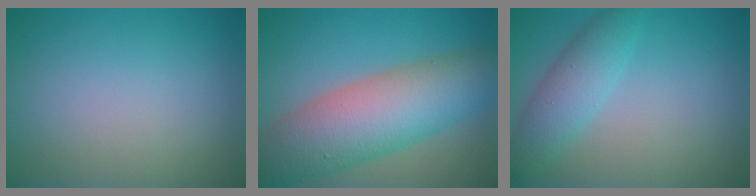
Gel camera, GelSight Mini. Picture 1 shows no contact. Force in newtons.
{"total": 10.0, "press": 10.0, "slide": 0.3}
{"total": 3.7, "press": 3.7, "slide": 0.2}